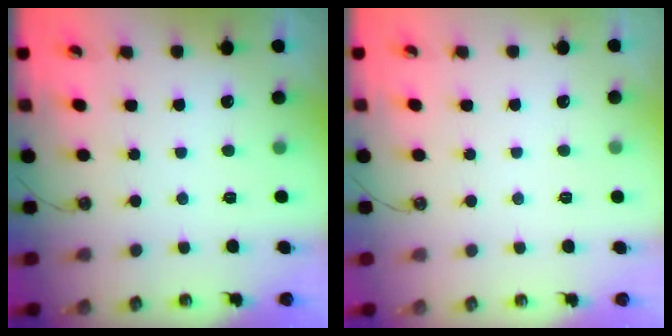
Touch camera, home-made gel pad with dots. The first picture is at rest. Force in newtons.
{"total": 0.0}